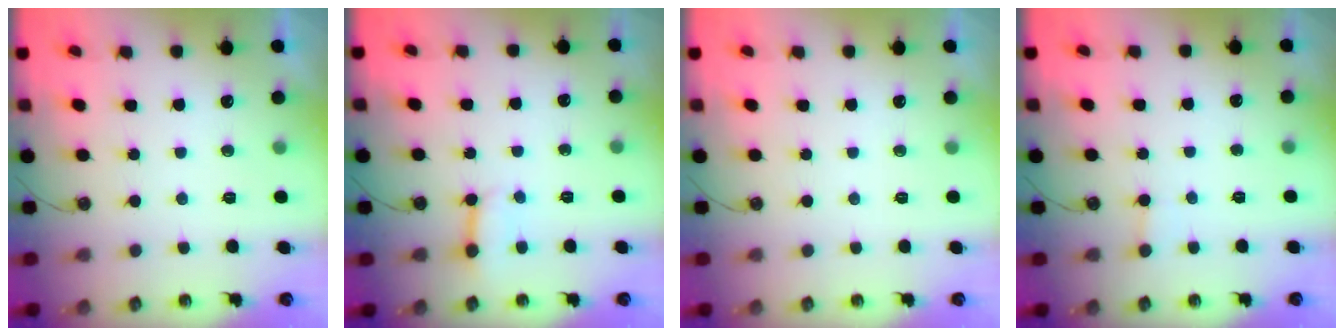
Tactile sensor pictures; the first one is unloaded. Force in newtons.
{"total": 3.0, "press": 2.9, "slide": 0.6}
{"total": 0.0}
{"total": 1.7, "press": 1.7, "slide": 0.1}